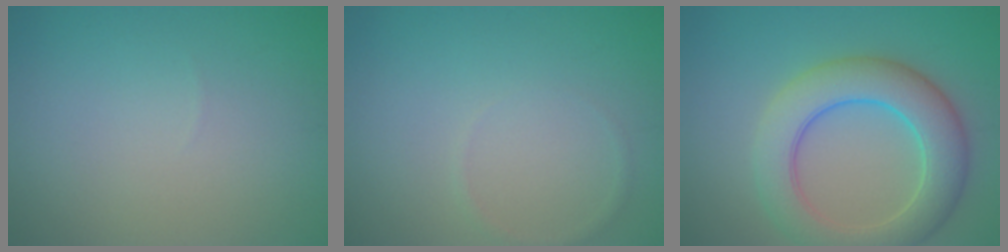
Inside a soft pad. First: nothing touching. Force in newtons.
{"total": 0.7, "press": 0.7, "slide": 0.0}
{"total": 7.6, "press": 7.6, "slide": 0.5}